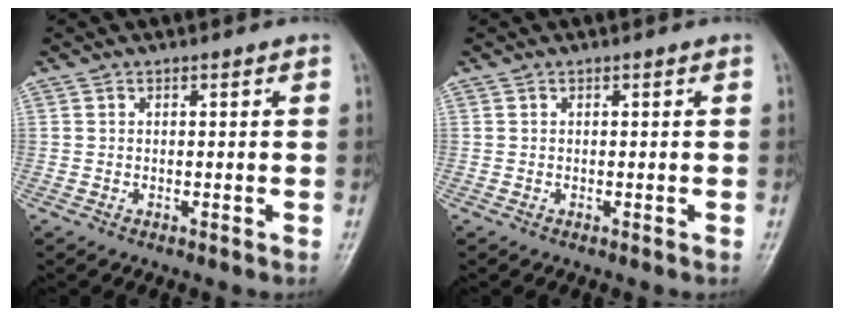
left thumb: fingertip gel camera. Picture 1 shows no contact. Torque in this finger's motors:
{"motor_torque": [0.00, 0.00, 0.00, 0.00, 0.00]}